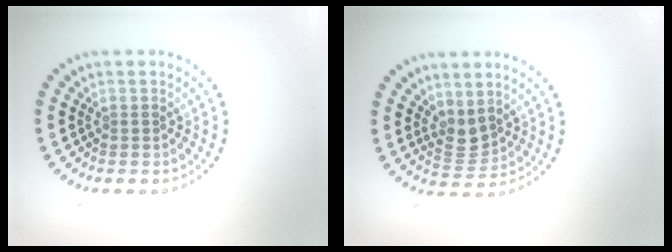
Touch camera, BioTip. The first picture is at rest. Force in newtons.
{"total": 2.0, "press": 1.6, "slide": 1.2}